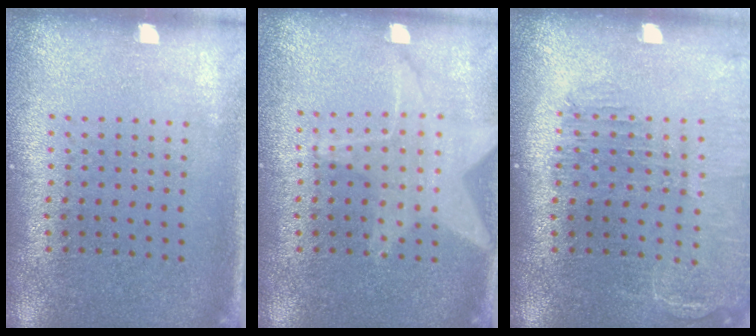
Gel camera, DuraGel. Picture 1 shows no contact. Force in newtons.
{"total": 1.4, "press": 1.4, "slide": 0.1}
{"total": 1.5, "press": 1.4, "slide": 0.2}